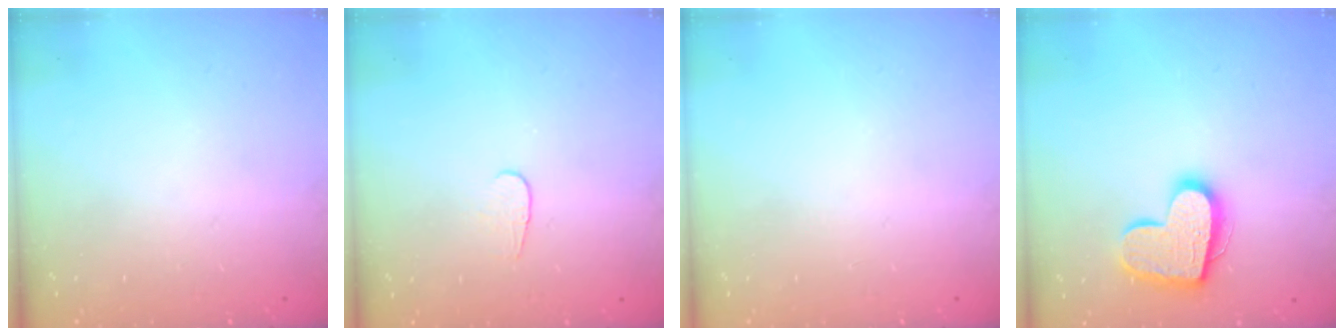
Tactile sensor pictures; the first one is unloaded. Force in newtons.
{"total": 3.8, "press": 3.8, "slide": 0.4}
{"total": 0.0}
{"total": 16.1, "press": 16.1, "slide": 0.9}